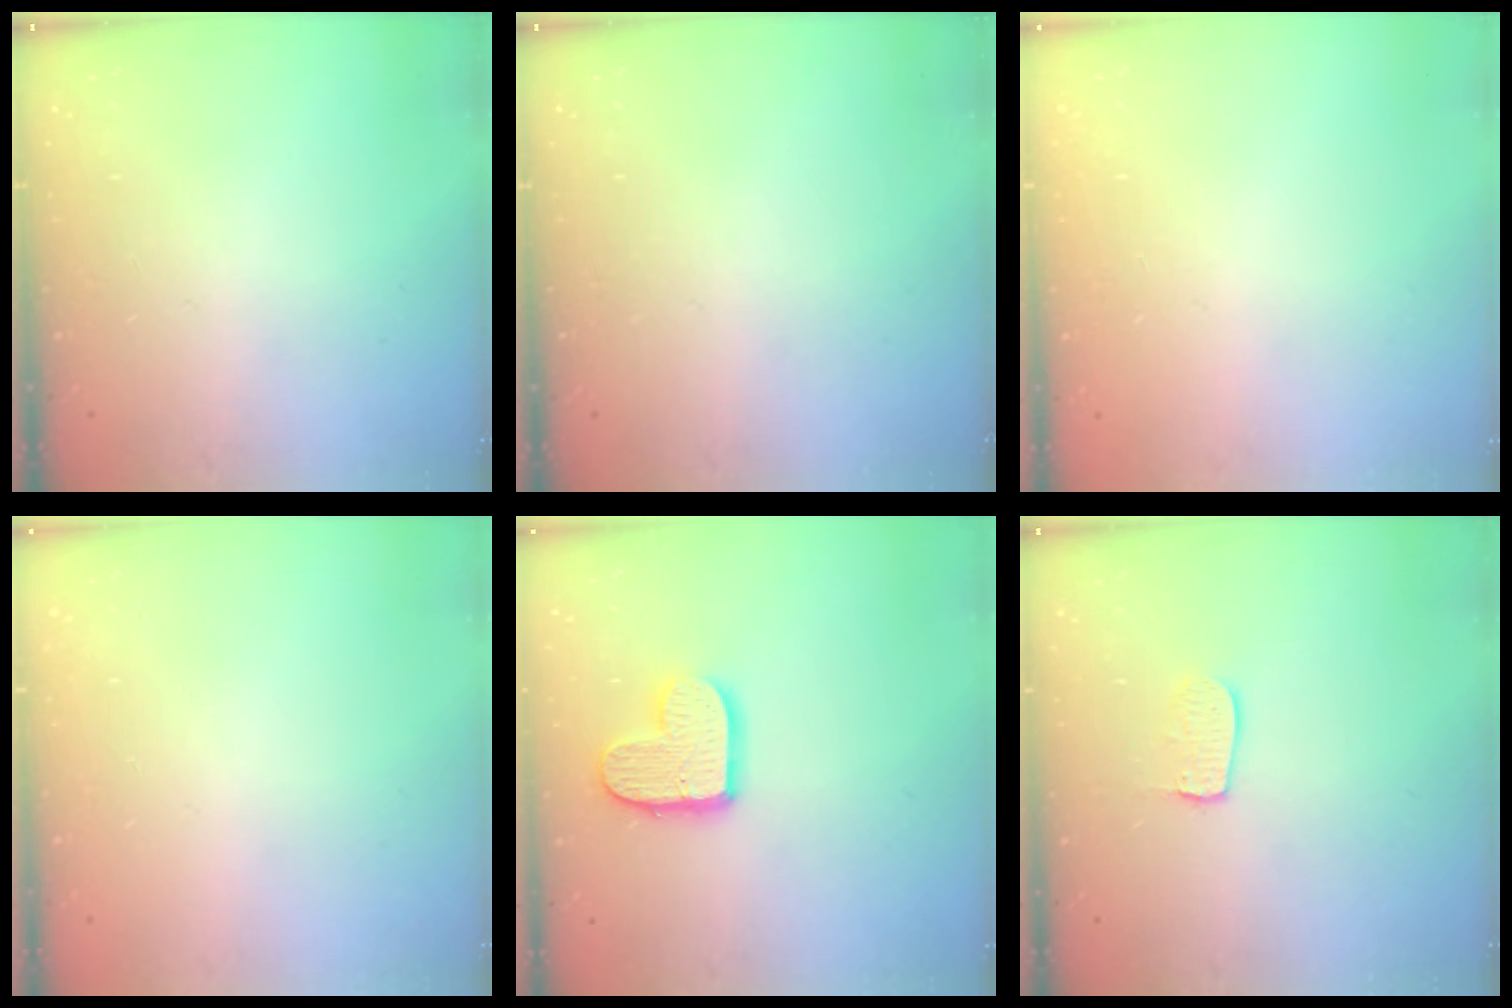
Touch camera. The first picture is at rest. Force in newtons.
{"total": 0.0}
{"total": 0.0}
{"total": 0.0}
{"total": 12.2, "press": 12.2, "slide": 0.8}
{"total": 6.6, "press": 6.6, "slide": 0.5}